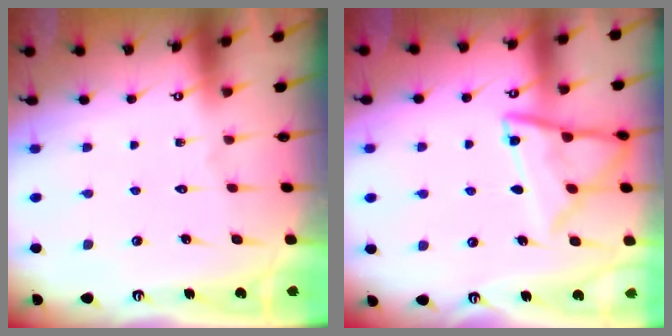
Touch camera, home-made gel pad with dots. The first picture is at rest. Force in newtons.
{"total": 13.2, "press": 13.1, "slide": 1.2}